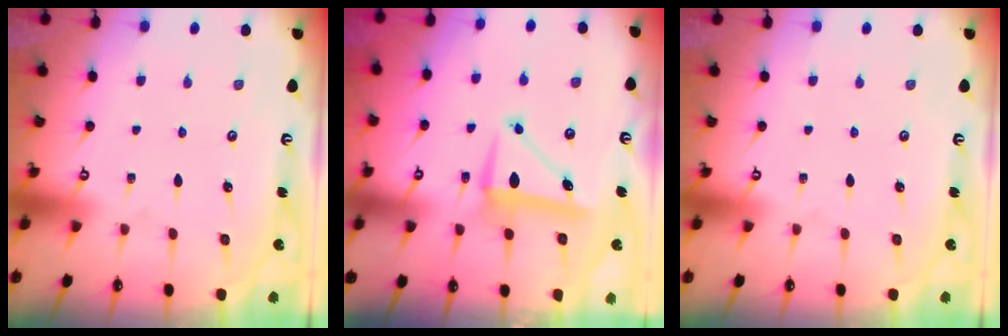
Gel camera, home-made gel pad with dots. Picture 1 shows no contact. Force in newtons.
{"total": 6.9, "press": 6.7, "slide": 1.6}
{"total": 0.0}